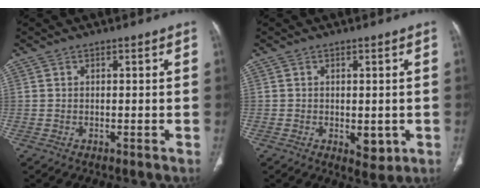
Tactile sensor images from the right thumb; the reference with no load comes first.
{"total": 3.8, "force": [-0.8, 2.1, 3.1], "torque": [-0.029, -0.007, -0.001]}